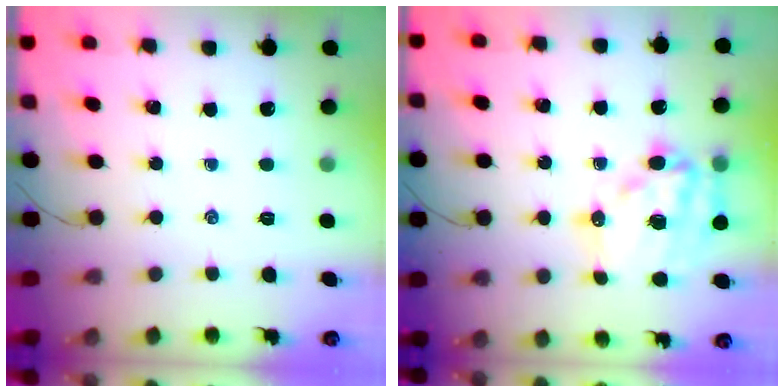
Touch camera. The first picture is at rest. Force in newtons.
{"total": 16.6, "press": 16.1, "slide": 4.1}